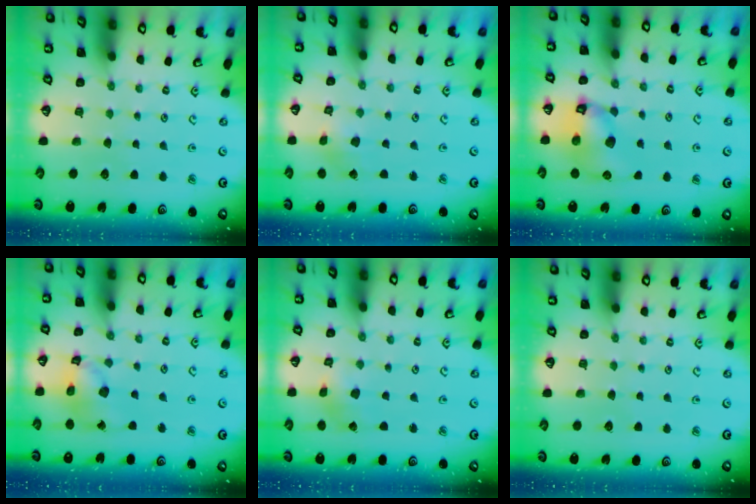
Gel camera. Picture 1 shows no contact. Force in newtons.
{"total": 2.0, "press": 2.0, "slide": 0.1}
{"total": 11.2, "press": 11.1, "slide": 1.5}
{"total": 12.2, "press": 12.1, "slide": 1.5}
{"total": 2.0, "press": 1.9, "slide": 0.4}
{"total": 0.0}